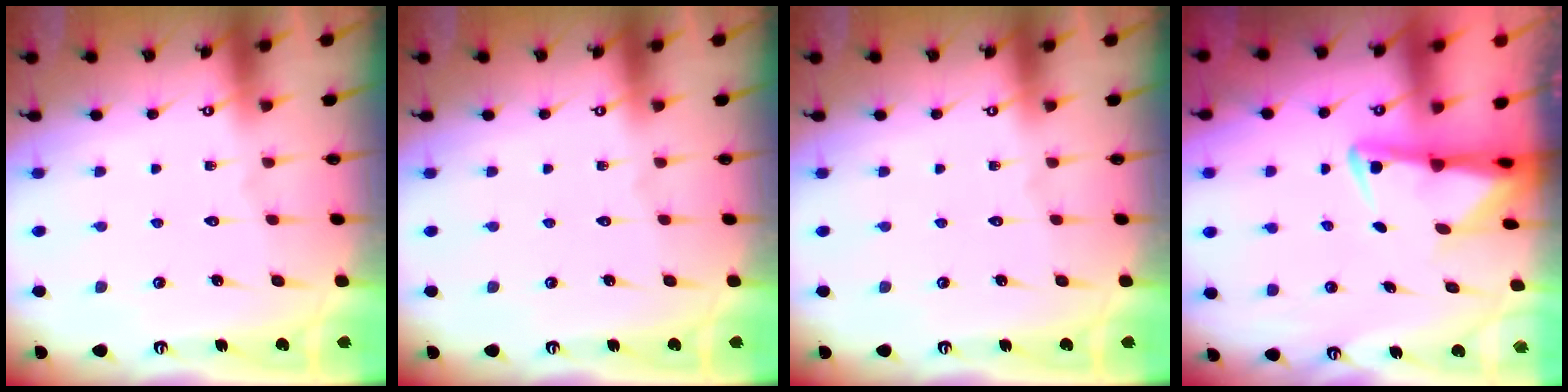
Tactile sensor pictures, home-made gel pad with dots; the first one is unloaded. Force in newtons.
{"total": 0.0}
{"total": 0.0}
{"total": 3.3, "press": 3.2, "slide": 0.7}